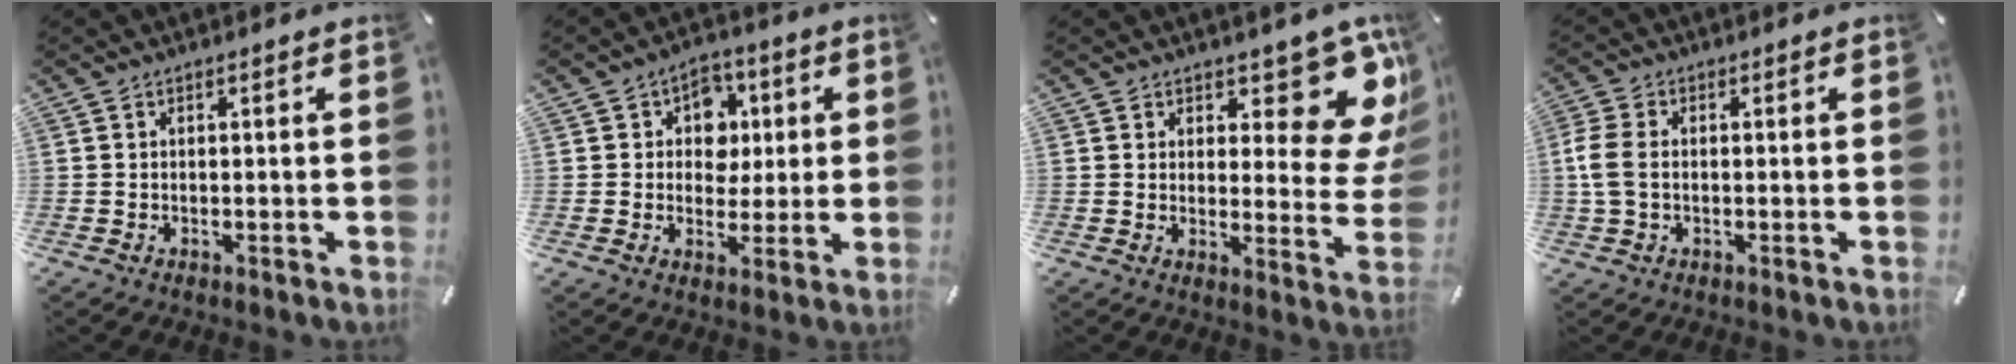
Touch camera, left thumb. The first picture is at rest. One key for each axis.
{"total": 8.8, "fx": 1.6, "fy": 7.8, "fz": 3.8, "tx": -0.049, "ty": -0.001, "tz": 0.027}
{"total": 12.8, "fx": 8.9, "fy": 5.8, "fz": 7.2, "tx": -0.069, "ty": -0.080, "tz": 0.152}
{"total": 5.7, "fx": -0.4, "fy": 3.8, "fz": 4.3, "tx": -0.103, "ty": 0.002, "tz": -0.010}